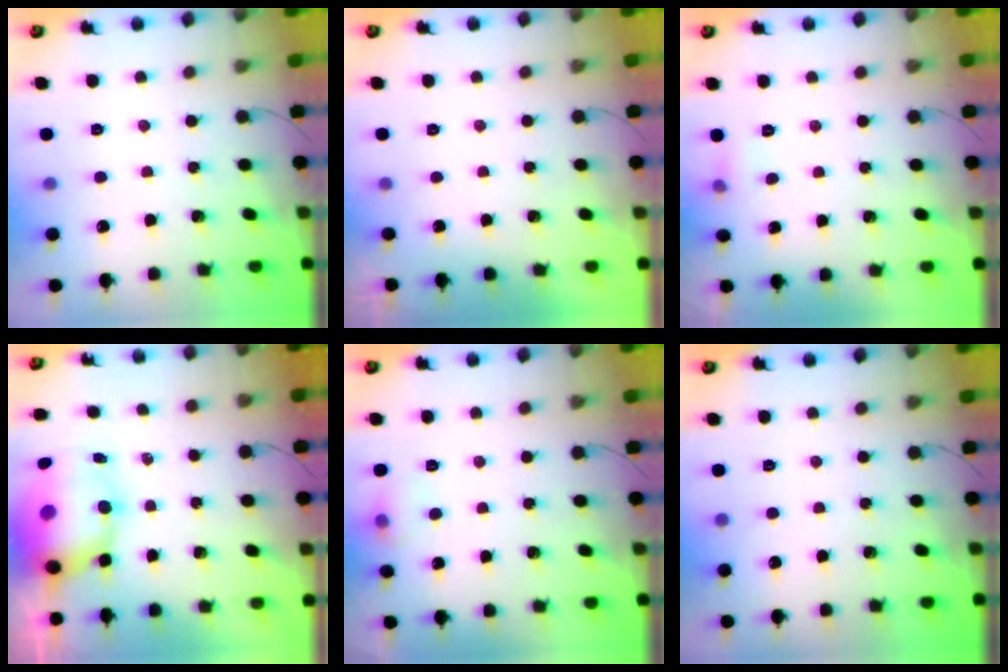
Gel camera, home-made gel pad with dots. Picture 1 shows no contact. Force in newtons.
{"total": 0.0}
{"total": 4.5, "press": 4.2, "slide": 1.5}
{"total": 11.2, "press": 10.9, "slide": 2.4}
{"total": 6.7, "press": 6.7, "slide": 0.7}
{"total": 0.0}